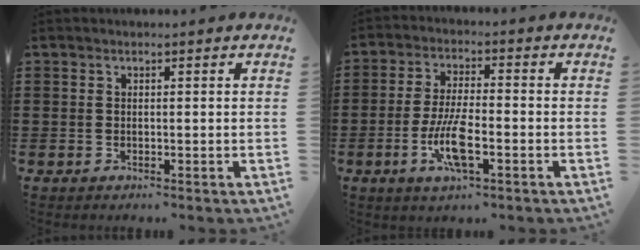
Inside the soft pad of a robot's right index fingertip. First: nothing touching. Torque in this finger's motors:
{"motor_torque": [2.14, 0.00, 0.51, 0.13]}